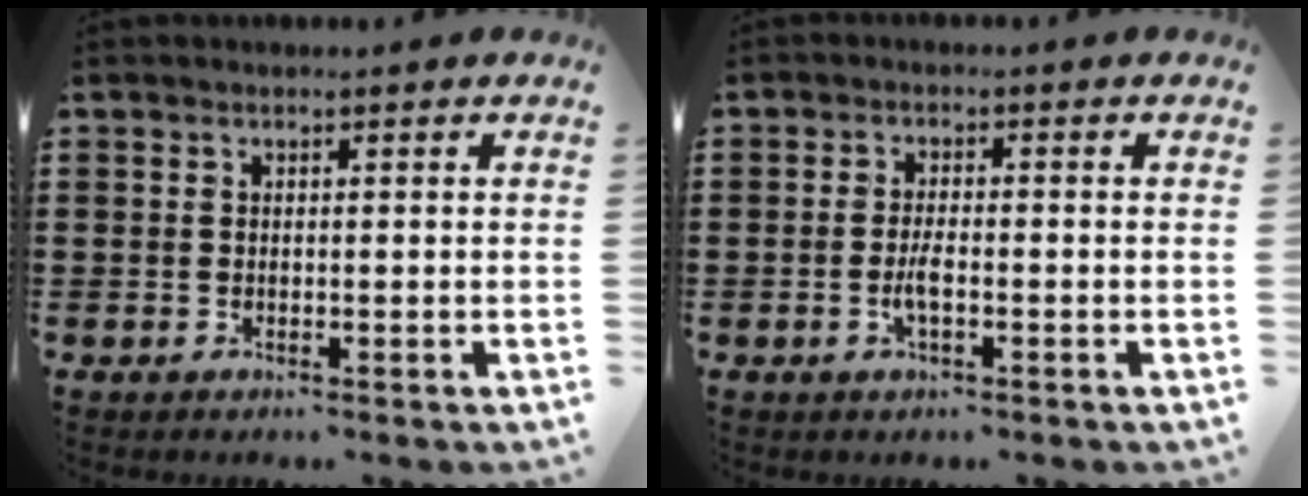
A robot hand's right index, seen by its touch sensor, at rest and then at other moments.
{"total": 2.9, "force": [-0.9, 0.8, 2.6], "torque": [-0.054, -0.001, -0.019]}